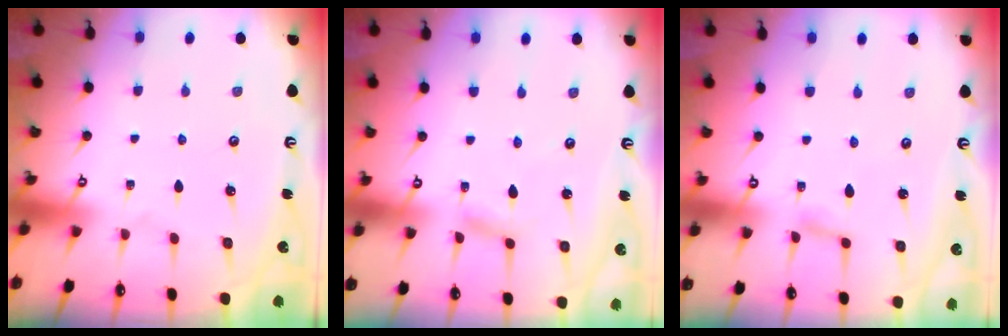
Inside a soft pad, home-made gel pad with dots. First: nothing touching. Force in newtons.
{"total": 2.8, "press": 2.8, "slide": 0.1}
{"total": 1.6, "press": 1.6, "slide": 0.2}